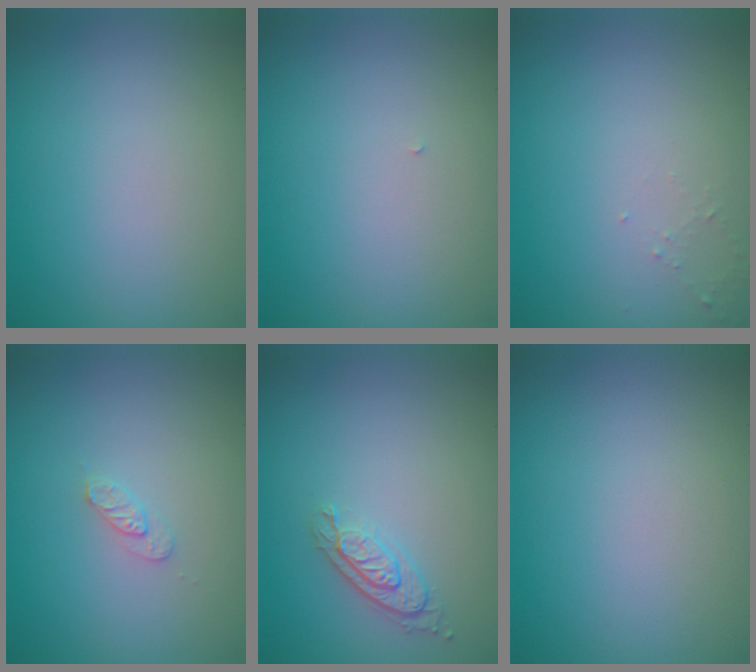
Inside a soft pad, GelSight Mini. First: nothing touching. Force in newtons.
{"total": 0.0}
{"total": 0.7, "press": 0.6, "slide": 0.2}
{"total": 1.1, "press": 1.1, "slide": 0.2}
{"total": 2.1, "press": 1.8, "slide": 1.1}
{"total": 0.0}